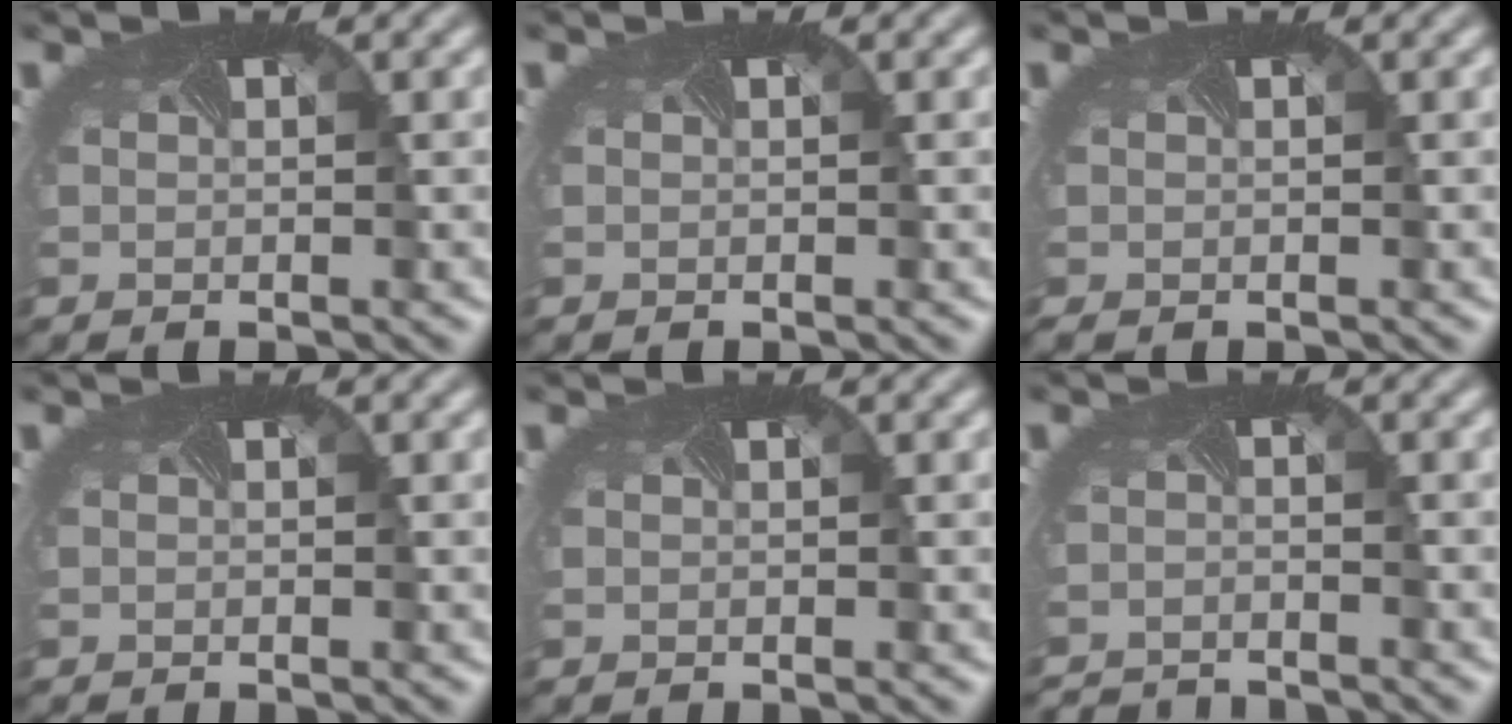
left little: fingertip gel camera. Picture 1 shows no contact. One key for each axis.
{"total": 0.0}
{"total": 1.0, "fx": -0.5, "fy": 0.6, "fz": 0.6, "tx": -0.019, "ty": -0.005, "tz": -0.003}
{"total": 0.0}
{"total": 0.0}
{"total": 3.3, "fx": -3.3, "fy": 0.0, "fz": -0.1, "tx": -0.004, "ty": -0.022, "tz": -0.057}